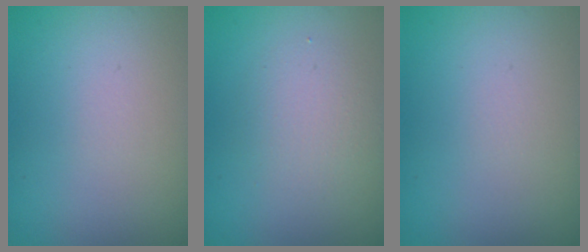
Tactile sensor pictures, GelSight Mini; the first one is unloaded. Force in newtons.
{"total": 2.3, "press": 2.3, "slide": 0.2}
{"total": 0.0}